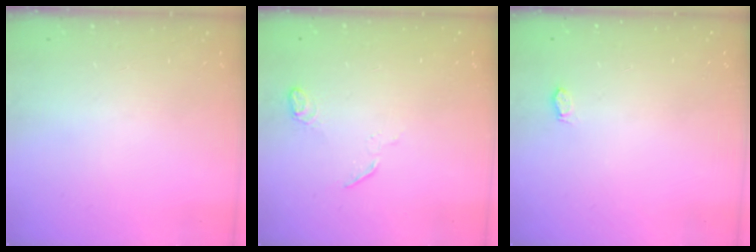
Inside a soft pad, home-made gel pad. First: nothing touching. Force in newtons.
{"total": 4.5, "press": 4.5, "slide": 0.5}
{"total": 2.9, "press": 2.7, "slide": 1.1}